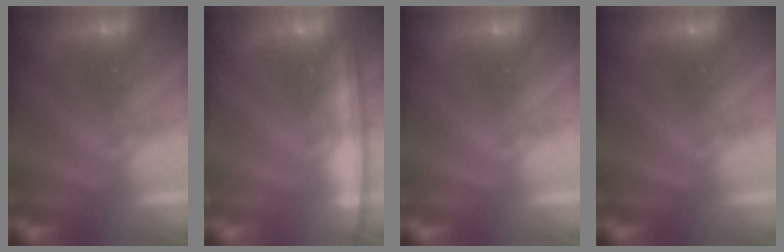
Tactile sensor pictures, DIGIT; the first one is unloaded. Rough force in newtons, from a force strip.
{"total": 1.0}
{"total": 0.0}
{"total": 0.0}